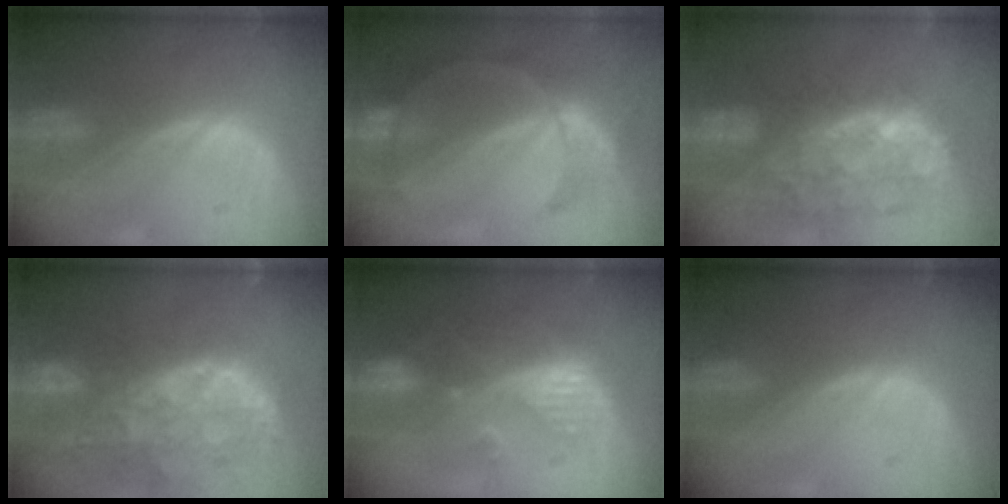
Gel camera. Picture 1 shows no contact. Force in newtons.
{"total": 7.6, "press": 6.8, "slide": 3.5}
{"total": 10.3, "press": 9.8, "slide": 3.2}
{"total": 13.7, "press": 11.1, "slide": 7.9}
{"total": 8.7, "press": 7.8, "slide": 4.0}
{"total": 0.0}